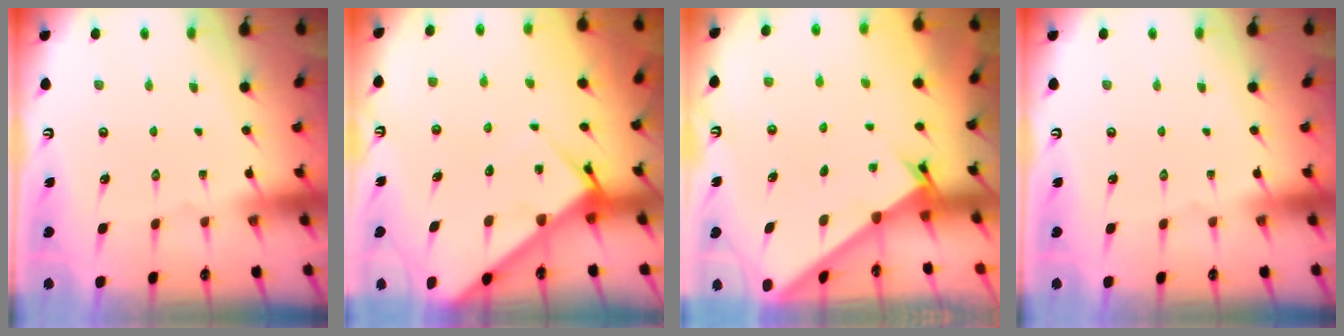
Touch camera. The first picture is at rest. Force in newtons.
{"total": 5.0, "press": 4.9, "slide": 0.4}
{"total": 1.7, "press": 1.7, "slide": 0.1}
{"total": 0.0}